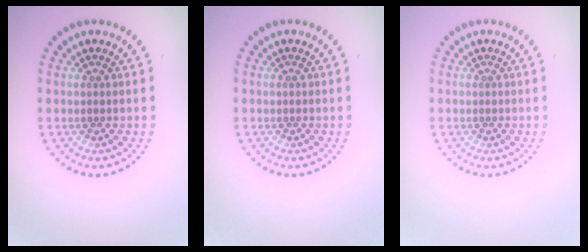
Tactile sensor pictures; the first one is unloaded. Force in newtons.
{"total": 0.0}
{"total": 0.0}